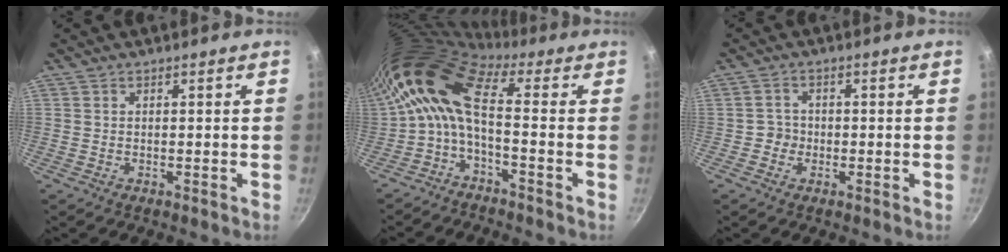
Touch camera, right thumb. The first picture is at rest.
{"total": 13.1, "force": [0.1, 5.7, 11.8], "torque": [-0.258, 0.029, -0.019]}
{"total": 0.0}